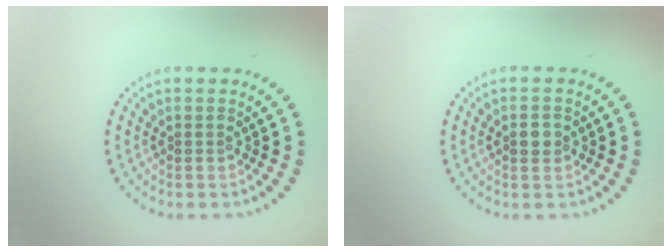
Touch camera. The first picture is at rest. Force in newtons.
{"total": 1.5, "press": 1.5, "slide": 0.3}